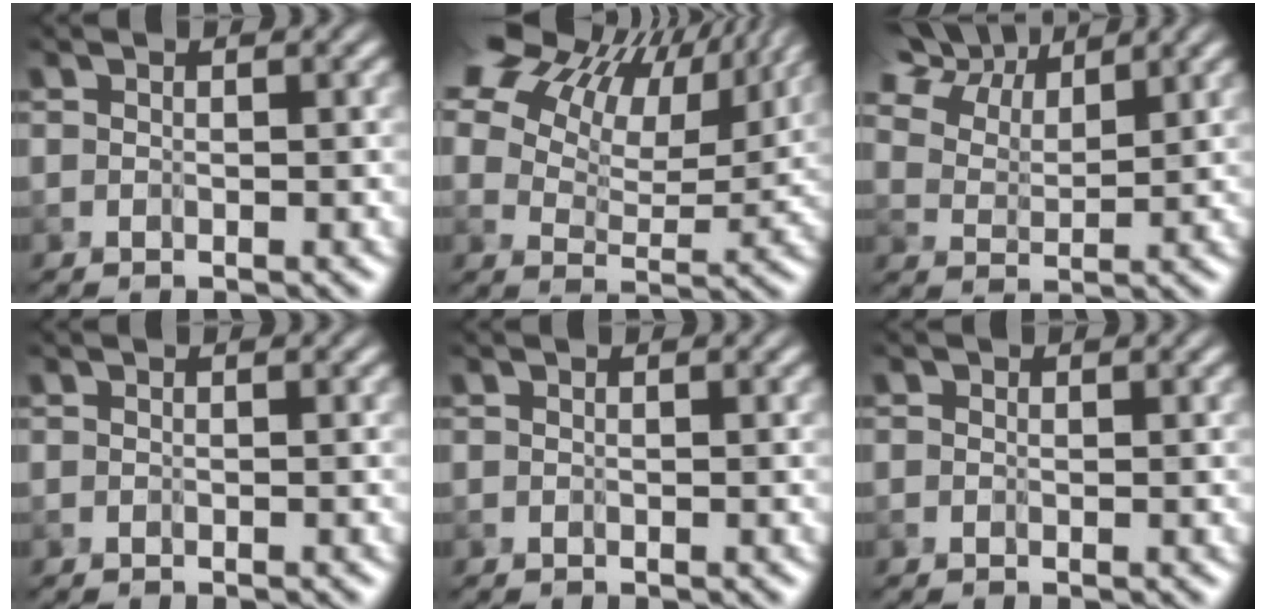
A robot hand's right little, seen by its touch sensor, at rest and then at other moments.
{"total": 17.6, "force": [10.4, 9.3, 10.7], "torque": [-0.204, 0.066, 0.161]}
{"total": 10.5, "force": [7.7, 5.0, 5.1], "torque": [-0.114, 0.024, 0.129]}
{"total": 0.0}
{"total": 0.0}
{"total": 0.5, "force": [0.3, 0.4, 0.2], "torque": [-0.003, -0.003, -0.002]}